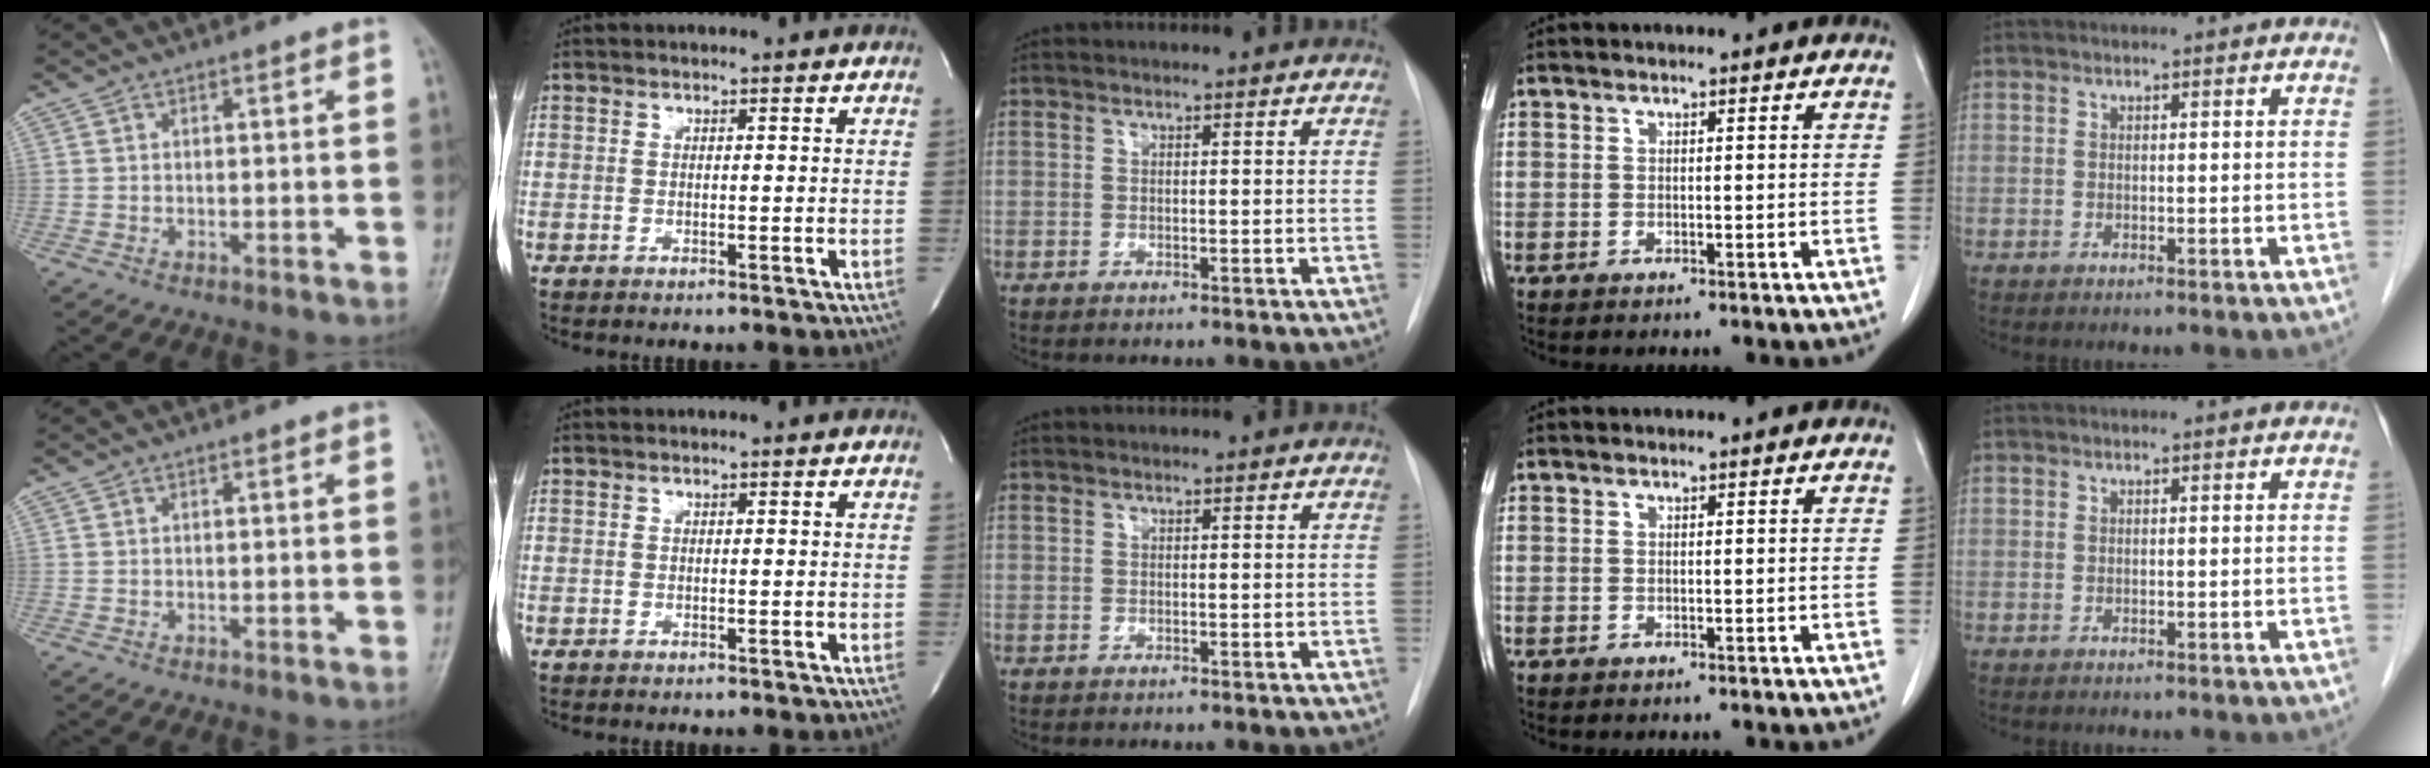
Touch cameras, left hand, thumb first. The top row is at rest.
{}